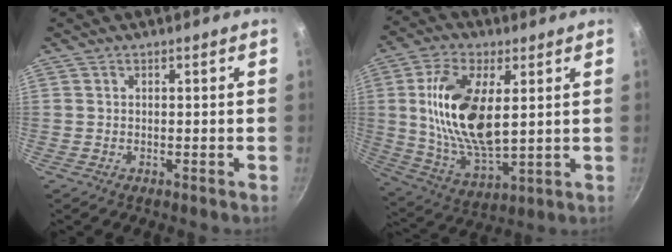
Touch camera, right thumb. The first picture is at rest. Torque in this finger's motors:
{"motor_torque": [2.35, 2.52, 1.97, 0.05, 0.52]}